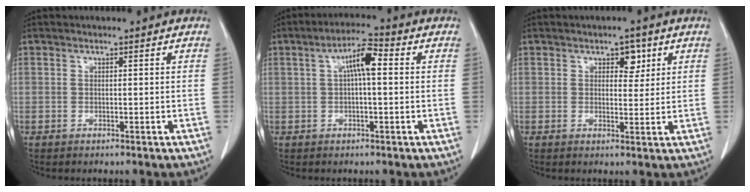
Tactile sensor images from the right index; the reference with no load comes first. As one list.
[{"total": 5.6, "force": [1.0, 1.1, 5.4], "torque": [-0.098, 0.018, 0.014]}, {"total": 3.2, "force": [1.6, 1.9, 2.1], "torque": [-0.023, 0.003, 0.022]}]